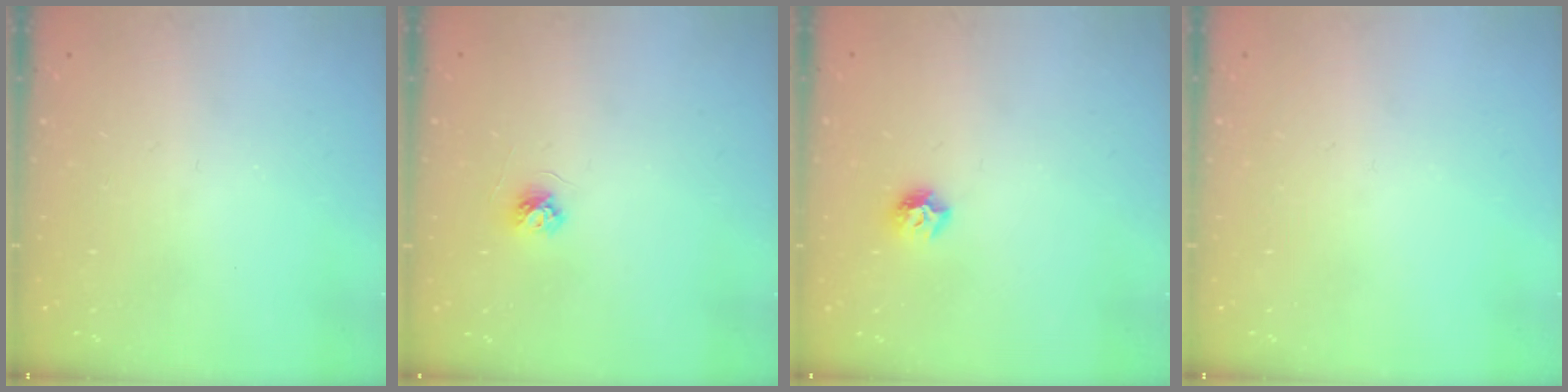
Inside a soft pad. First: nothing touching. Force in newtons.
{"total": 3.7, "press": 3.6, "slide": 0.4}
{"total": 6.7, "press": 6.7, "slide": 0.8}
{"total": 0.0}